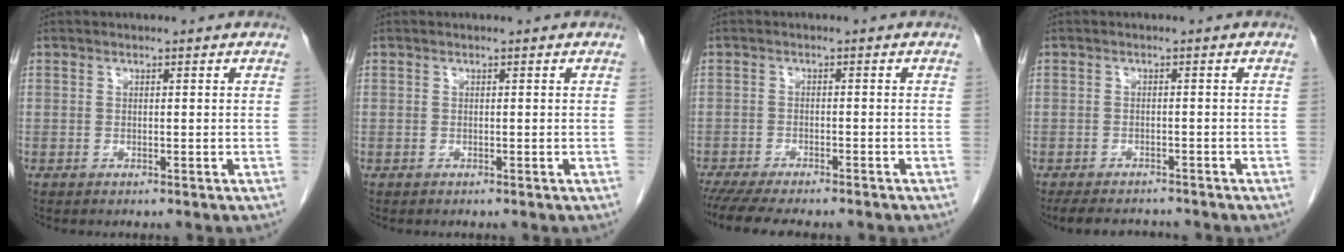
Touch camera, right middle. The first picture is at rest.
{"total": 0.0}
{"total": 11.4, "force": [-9.7, 2.2, 5.5], "torque": [-0.077, -0.010, -0.138]}
{"total": 7.2, "force": [-6.4, 2.1, 2.3], "torque": [-0.033, -0.006, -0.092]}